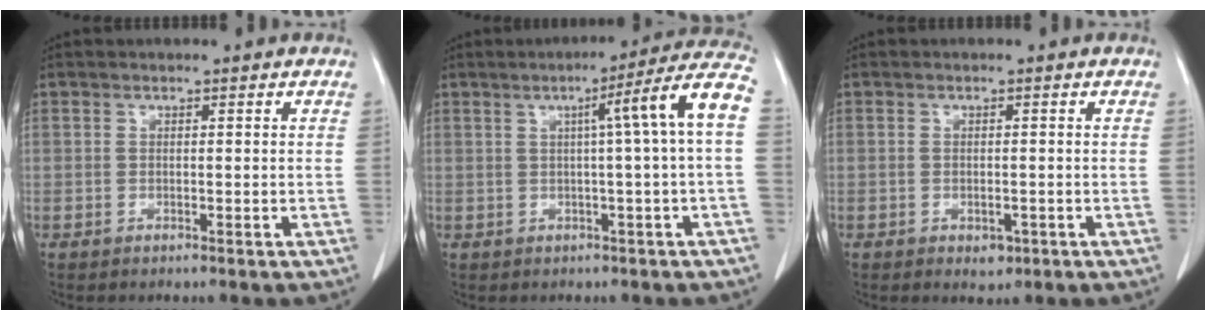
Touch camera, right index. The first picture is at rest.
{"total": 10.0, "force": [1.3, -1.4, 9.8], "torque": [-0.123, 0.023, 0.013]}
{"total": 1.8, "force": [-0.8, 1.2, 1.1], "torque": [-0.015, 0.002, 0.000]}